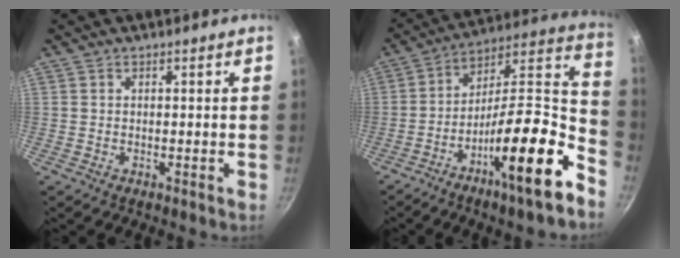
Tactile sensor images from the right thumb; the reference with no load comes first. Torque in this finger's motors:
{"motor_torque": [0.51, 0.30, 1.61, -1.16, 0.21]}